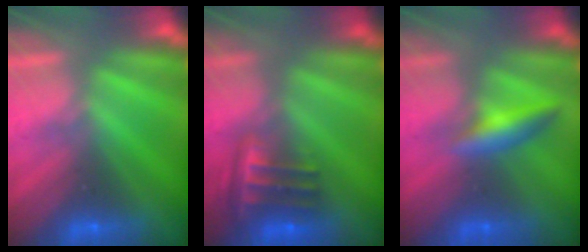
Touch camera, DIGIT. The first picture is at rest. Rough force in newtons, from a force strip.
{"total": 6.7}
{"total": 2.4}